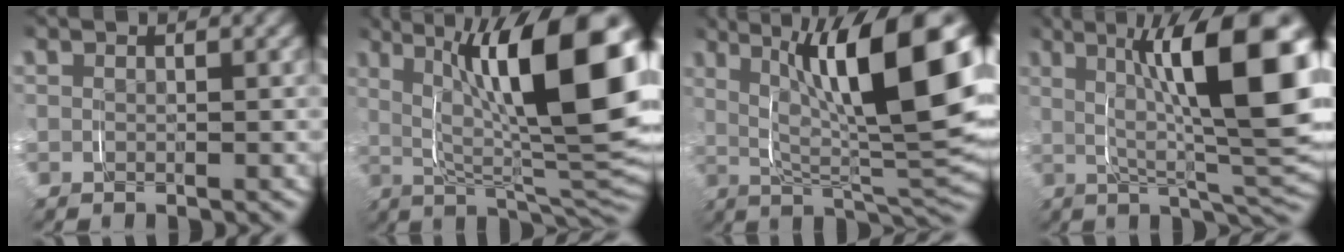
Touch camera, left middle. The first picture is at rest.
{"total": 15.8, "force": [3.0, 5.8, 14.4], "torque": [-0.200, 0.008, 0.048]}
{"total": 14.5, "force": [3.6, 5.0, 13.1], "torque": [-0.187, 0.013, 0.055]}
{"total": 13.3, "force": [2.2, 4.0, 12.5], "torque": [-0.168, 0.009, 0.032]}